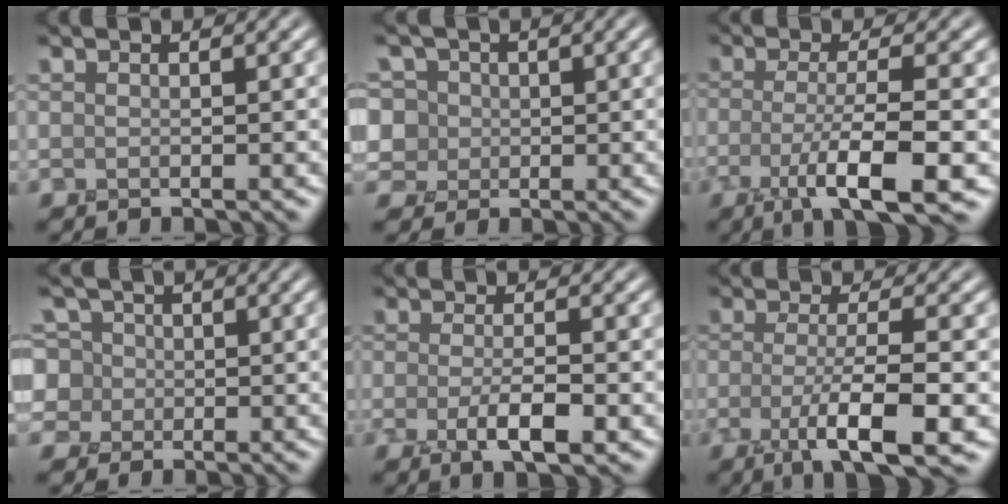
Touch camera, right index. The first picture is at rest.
{"total": 9.2, "force": [4.8, 7.0, 3.6], "torque": [-0.059, 0.047, 0.043]}
{"total": 6.2, "force": [-2.3, 1.2, 5.7], "torque": [-0.093, 0.002, -0.045]}
{"total": 7.9, "force": [3.2, 6.8, 2.4], "torque": [-0.045, 0.052, 0.017]}
{"total": 3.0, "force": [-0.9, 0.9, 2.7], "torque": [-0.050, 0.002, -0.021]}
{"total": 6.1, "force": [-2.1, 1.3, 5.6], "torque": [-0.092, 0.002, -0.043]}